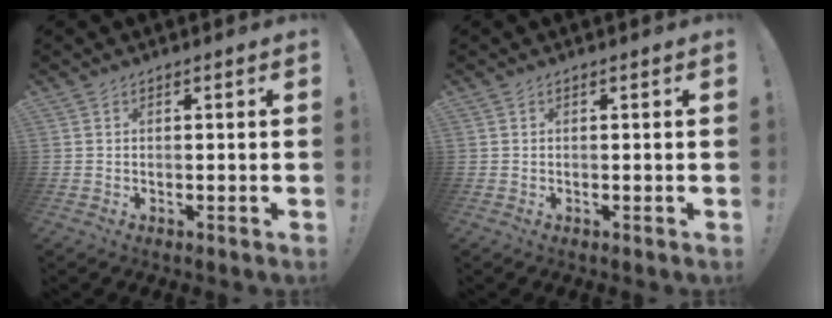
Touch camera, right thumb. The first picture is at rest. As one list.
[{"total": 0.0}]